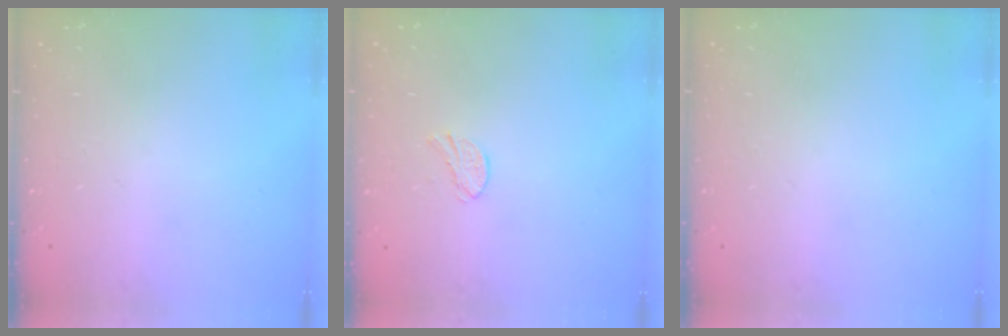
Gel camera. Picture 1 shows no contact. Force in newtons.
{"total": 5.7, "press": 5.7, "slide": 0.5}
{"total": 0.0}